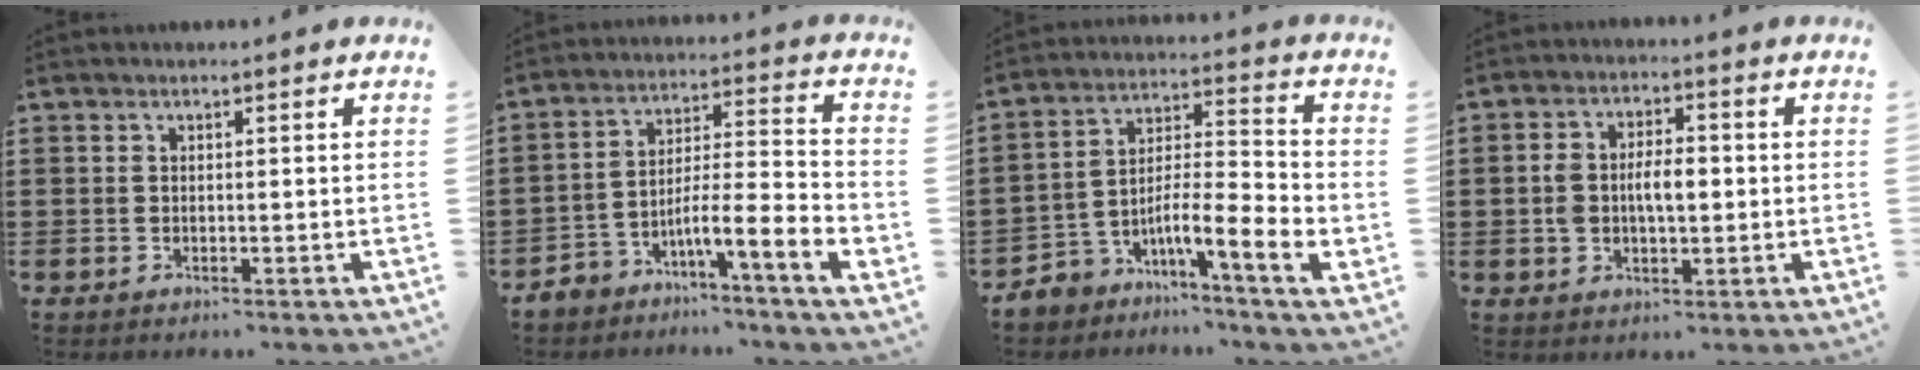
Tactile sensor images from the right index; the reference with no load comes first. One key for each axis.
{"total": 7.8, "fx": -5.0, "fy": 0.7, "fz": 5.9, "tx": -0.102, "ty": -0.015, "tz": -0.097}
{"total": 9.1, "fx": -4.4, "fy": 1.8, "fz": 7.8, "tx": -0.150, "ty": -0.018, "tz": -0.085}
{"total": 5.4, "fx": -0.2, "fy": 2.9, "fz": 4.6, "tx": -0.088, "ty": 0.005, "tz": -0.010}